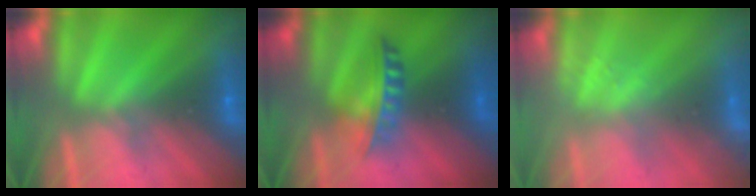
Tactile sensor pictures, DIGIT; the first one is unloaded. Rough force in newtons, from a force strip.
{"total": 5.9}
{"total": 2.0}